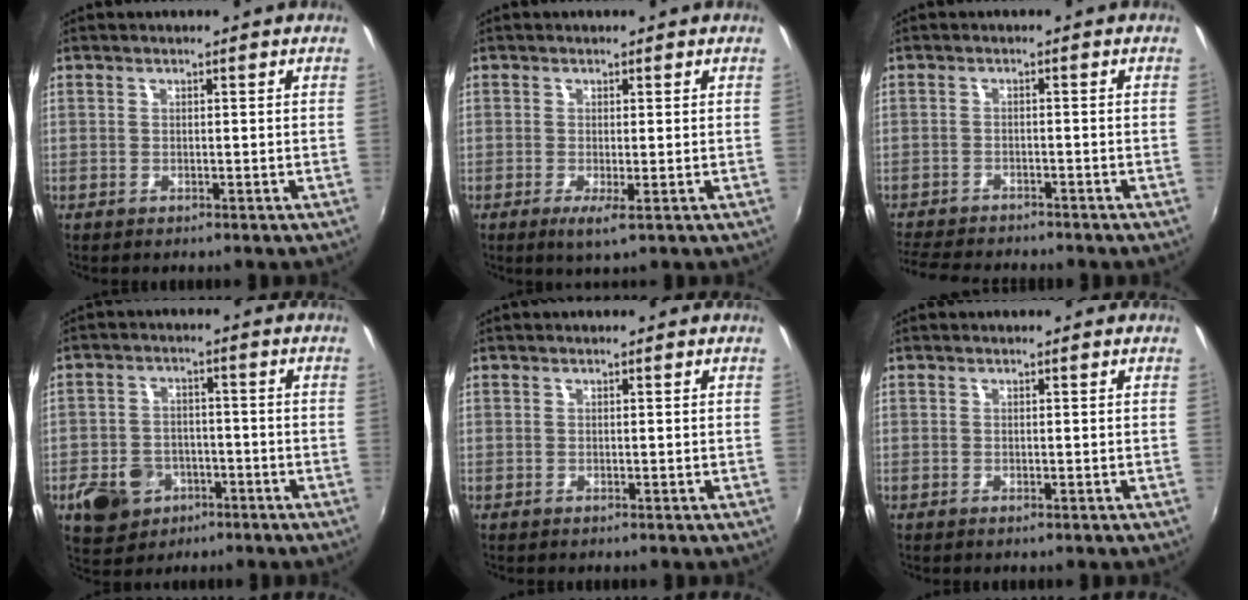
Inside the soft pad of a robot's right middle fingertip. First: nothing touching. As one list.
[{"total": 2.3, "force": [-0.7, 0.0, 2.2], "torque": [-0.045, -0.013, -0.012]}, {"total": 9.0, "force": [-8.3, 1.7, 3.0], "torque": [-0.084, -0.015, -0.137]}, {"total": 10.1, "force": [-4.8, 7.7, 4.3], "torque": [-0.119, 0.011, -0.067]}, {"total": 0.0}, {"total": 0.0}]